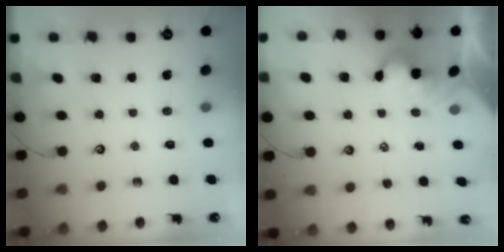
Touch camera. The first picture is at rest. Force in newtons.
{"total": 2.1, "press": 2.0, "slide": 0.5}